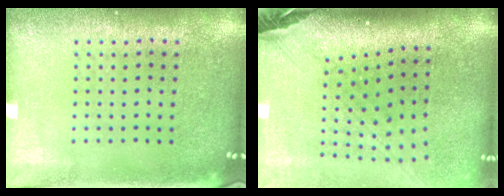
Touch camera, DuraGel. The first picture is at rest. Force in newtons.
{"total": 3.0, "press": 2.2, "slide": 2.1}